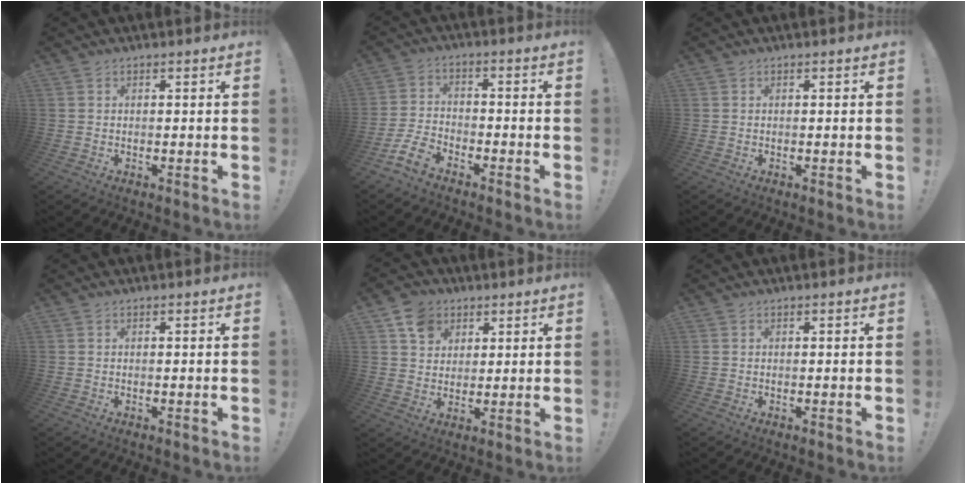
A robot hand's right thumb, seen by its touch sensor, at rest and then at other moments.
{"total": 7.6, "force": [-5.7, 3.6, 3.6], "torque": [-0.087, 0.020, -0.108]}
{"total": 0.0}
{"total": 0.0}
{"total": 8.4, "force": [4.3, 6.9, 2.3], "torque": [-0.031, -0.022, 0.085]}
{"total": 0.0}